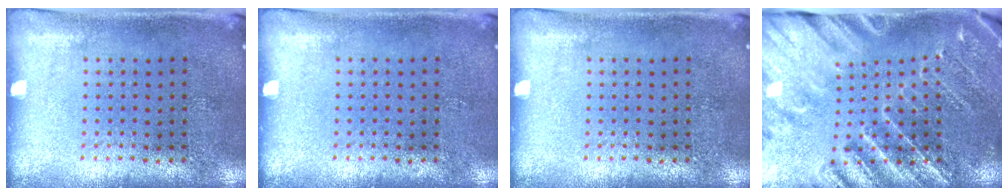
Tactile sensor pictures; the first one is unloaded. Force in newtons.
{"total": 0.0}
{"total": 0.0}
{"total": 3.2, "press": 3.1, "slide": 0.8}